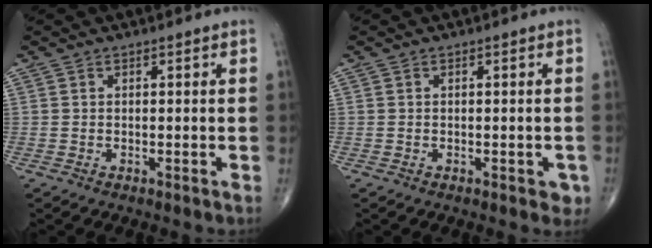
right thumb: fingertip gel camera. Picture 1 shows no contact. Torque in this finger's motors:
{"motor_torque": [0.88, 0.13, -0.14, -0.06, 0.03]}